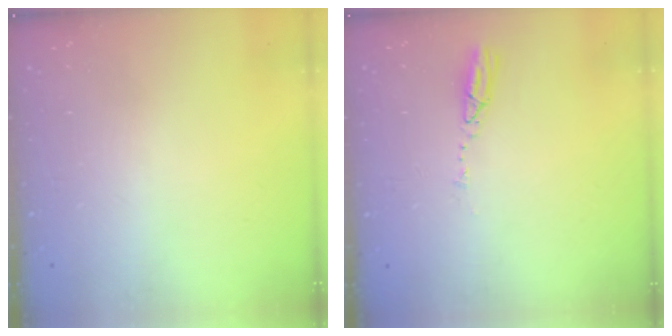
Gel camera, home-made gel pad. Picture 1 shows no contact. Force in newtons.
{"total": 3.7, "press": 3.7, "slide": 0.2}